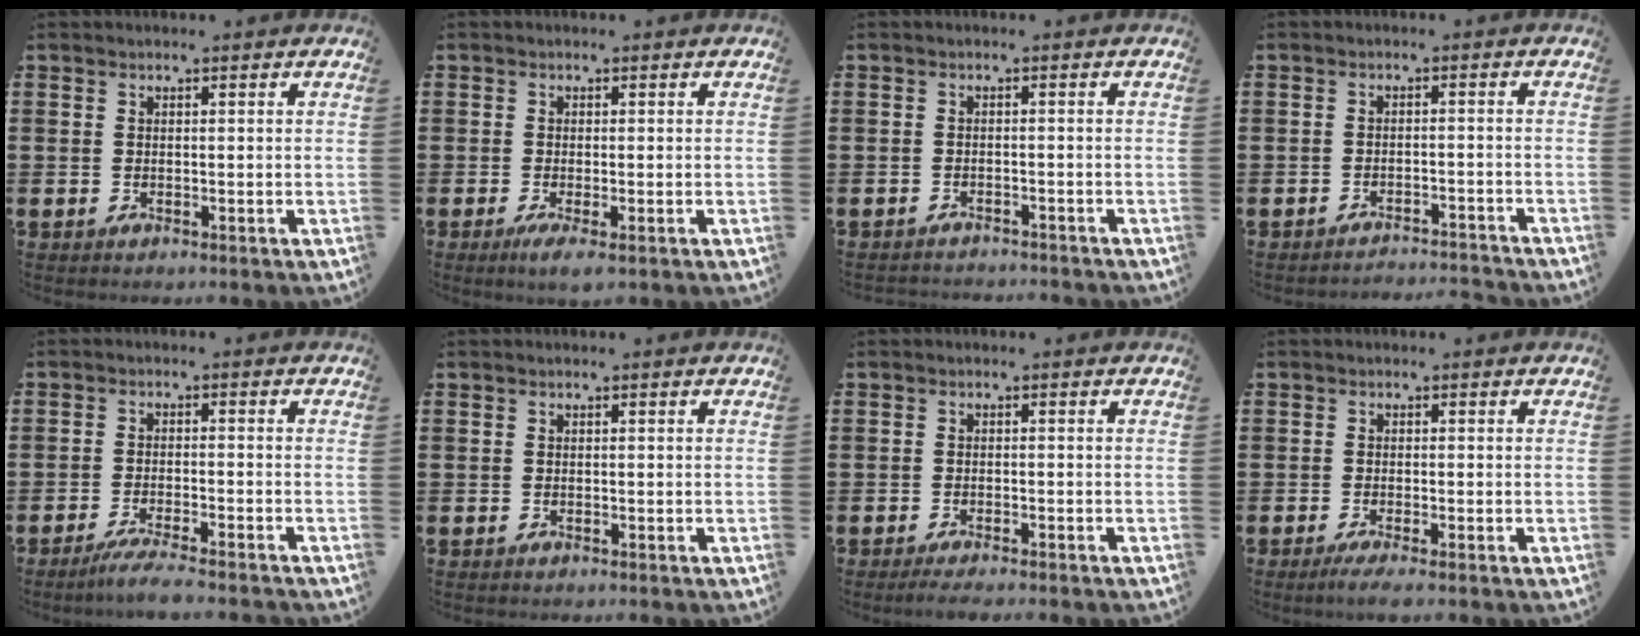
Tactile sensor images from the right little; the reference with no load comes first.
{"total": 1.8, "force": [-0.5, 0.2, 1.7], "torque": [-0.031, -0.003, -0.009]}
{"total": 1.2, "force": [-1.2, -0.1, -0.1], "torque": [-0.001, 0.002, -0.026]}
{"total": 2.1, "force": [-2.1, -0.2, 0.0], "torque": [-0.003, 0.005, -0.045]}
{"total": 3.1, "force": [-2.5, -0.2, 1.7], "torque": [-0.026, -0.001, -0.046]}
{"total": 0.0}
{"total": 1.2, "force": [-1.0, 0.0, 0.7], "torque": [-0.010, -0.001, -0.019]}
{"total": 1.5, "force": [-0.8, 0.1, 1.3], "torque": [-0.013, -0.006, -0.016]}